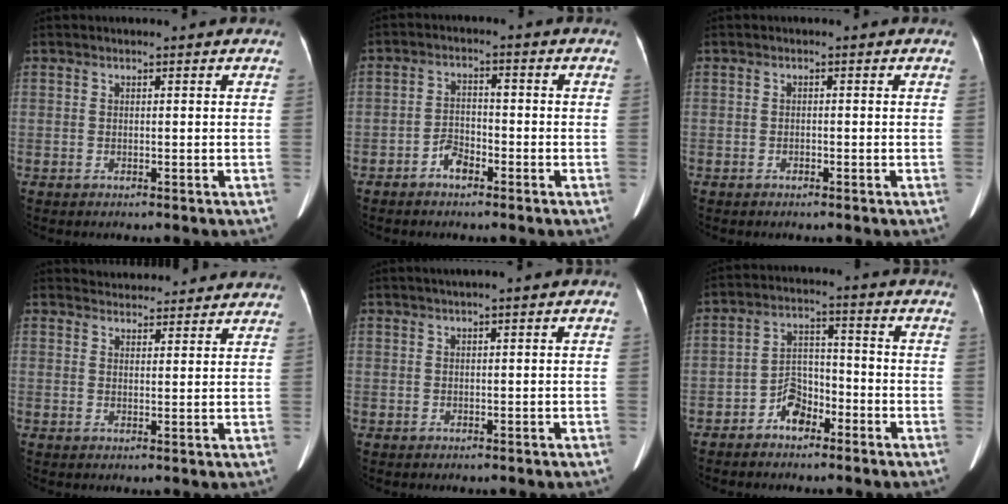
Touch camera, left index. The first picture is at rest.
{"total": 3.4, "force": [-2.2, 1.8, 1.9], "torque": [-0.038, 0.009, -0.040]}
{"total": 0.5, "force": [-0.4, 0.2, 0.3], "torque": [-0.005, 0.000, -0.006]}
{"total": 8.9, "force": [8.5, 2.3, 1.3], "torque": [-0.006, 0.025, 0.097]}
{"total": 1.1, "force": [0.3, 0.0, 1.1], "torque": [-0.020, 0.009, 0.007]}
{"total": 5.5, "force": [-3.4, 3.2, 2.9], "torque": [-0.053, 0.021, -0.062]}